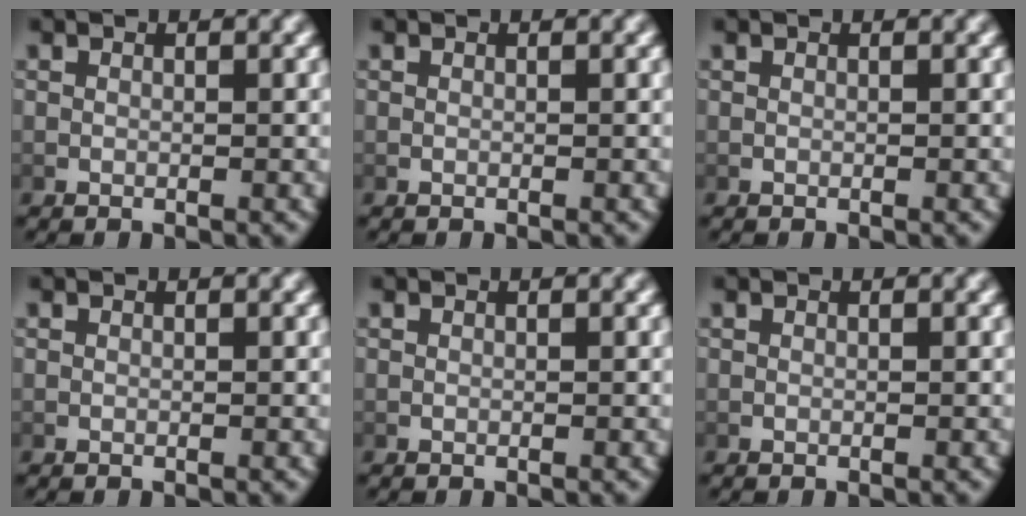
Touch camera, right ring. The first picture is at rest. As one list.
[{"total": 0.7, "force": [0.0, -0.6, -0.1], "torque": [0.009, -0.007, 0.007]}, {"total": 0.0}, {"total": 0.0}, {"total": 0.0}, {"total": 0.0}]